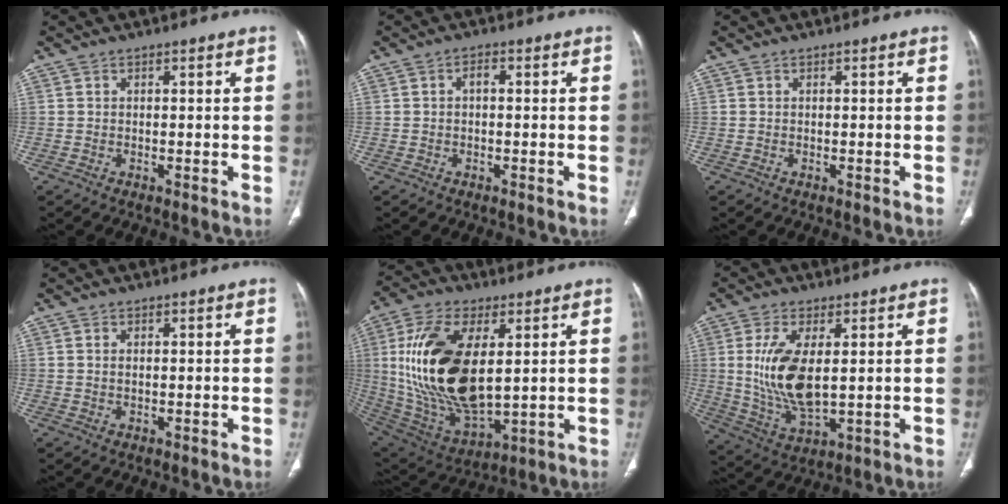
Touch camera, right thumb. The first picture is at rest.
{"total": 1.5, "force": [-0.1, 0.7, 1.3], "torque": [-0.020, 0.006, -0.003]}
{"total": 0.0}
{"total": 0.7, "force": [0.1, 0.3, 0.6], "torque": [-0.015, 0.000, 0.004]}
{"total": 23.5, "force": [3.6, 11.7, 20.1], "torque": [-0.396, -0.024, 0.077]}
{"total": 12.2, "force": [1.6, 5.3, 10.8], "torque": [-0.224, -0.022, 0.044]}